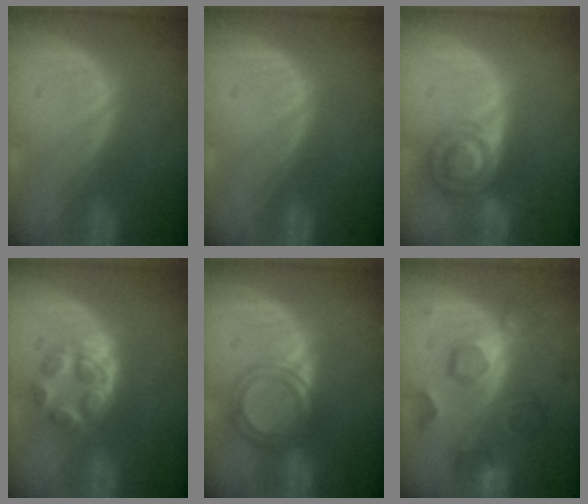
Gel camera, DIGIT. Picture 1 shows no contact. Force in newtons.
{"total": 0.0}
{"total": 7.3, "press": 6.1, "slide": 4.0}
{"total": 6.1, "press": 5.3, "slide": 3.2}
{"total": 4.7, "press": 4.7, "slide": 0.2}
{"total": 8.3, "press": 8.1, "slide": 2.0}